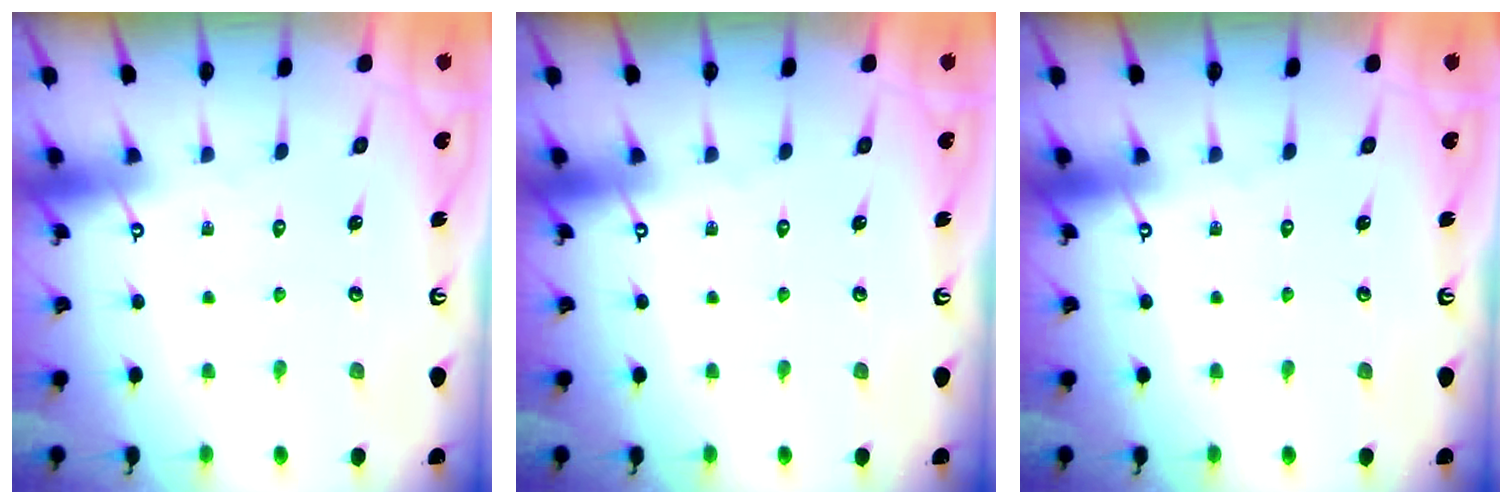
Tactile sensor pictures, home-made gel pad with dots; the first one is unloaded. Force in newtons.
{"total": 0.0}
{"total": 0.0}